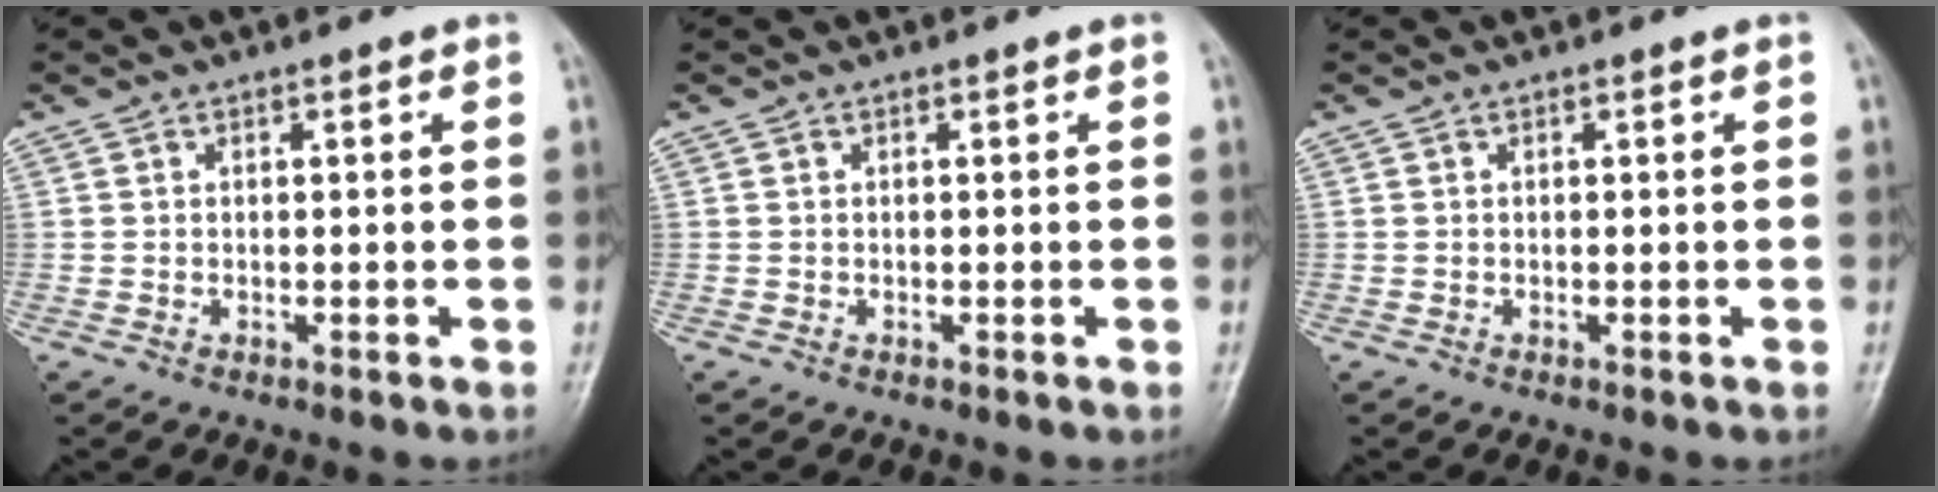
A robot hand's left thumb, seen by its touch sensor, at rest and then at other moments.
{"total": 0.0}
{"total": 0.0}